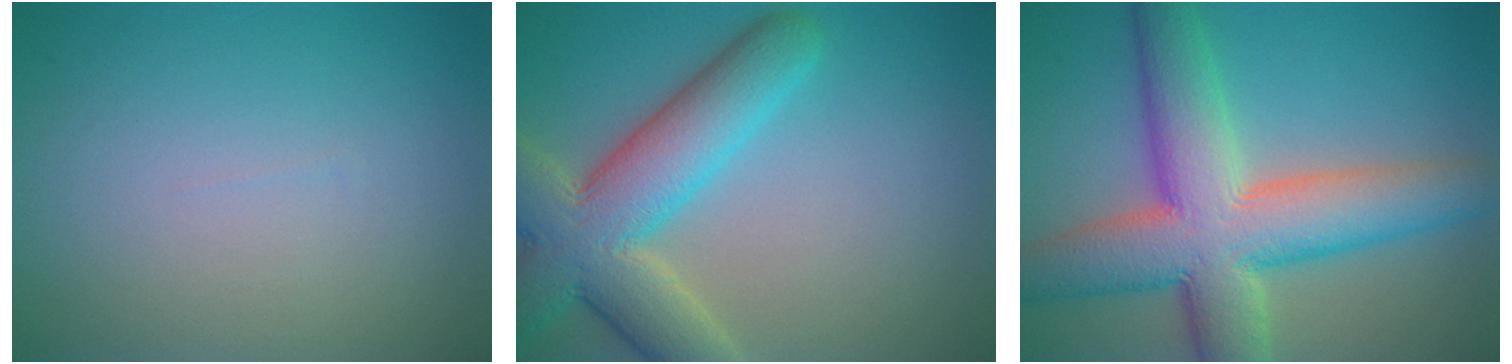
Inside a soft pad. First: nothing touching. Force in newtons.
{"total": 9.0, "press": 9.0, "slide": 0.6}
{"total": 11.1, "press": 11.0, "slide": 0.7}